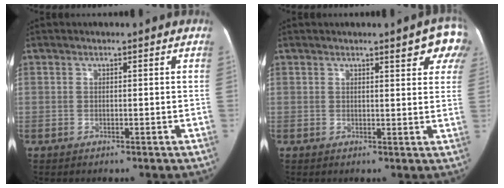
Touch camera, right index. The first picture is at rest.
{"total": 6.7, "force": [4.5, 1.6, 4.6], "torque": [-0.042, -0.002, 0.032]}